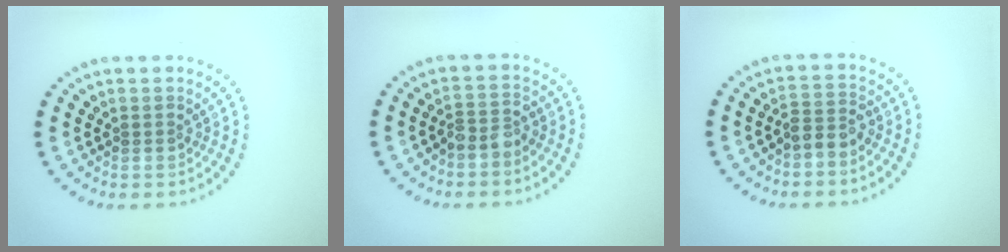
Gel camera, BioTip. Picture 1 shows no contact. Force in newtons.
{"total": 1.8, "press": 1.5, "slide": 0.9}
{"total": 2.1, "press": 1.7, "slide": 1.2}